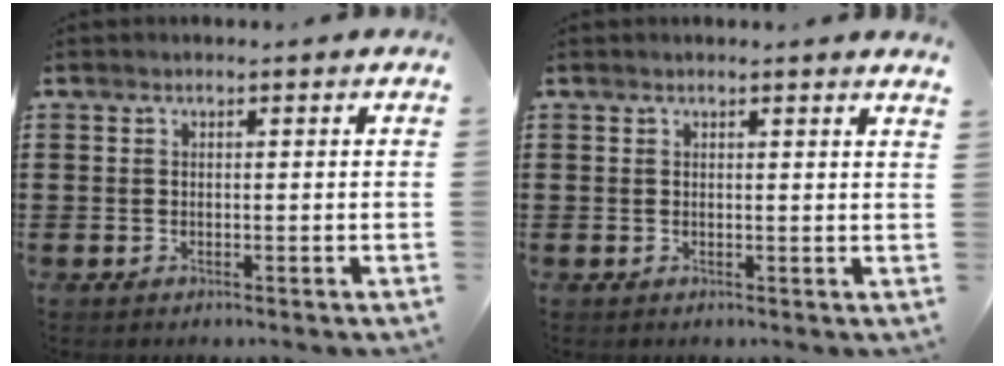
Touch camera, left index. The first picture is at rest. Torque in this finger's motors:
{"motor_torque": [0.45, -0.60, -0.07, 0.01]}